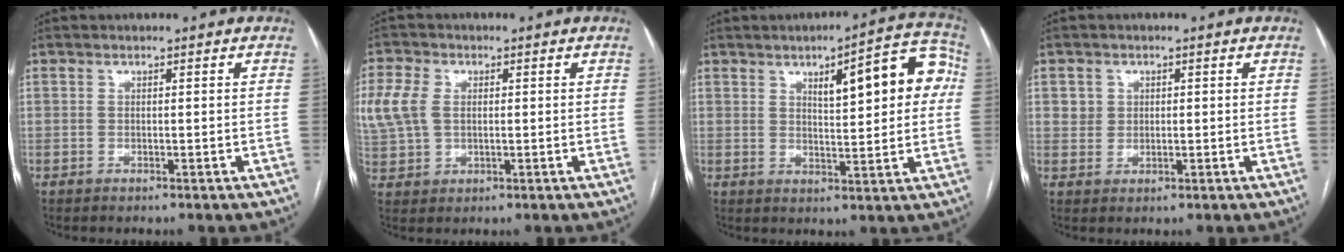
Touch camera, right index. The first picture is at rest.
{"total": 6.8, "force": [1.2, 4.7, 4.8], "torque": [-0.135, 0.015, 0.026]}
{"total": 12.1, "force": [3.3, 3.2, 11.2], "torque": [-0.141, 0.029, 0.042]}
{"total": 2.5, "force": [0.8, 2.4, 0.4], "torque": [-0.005, 0.004, 0.016]}